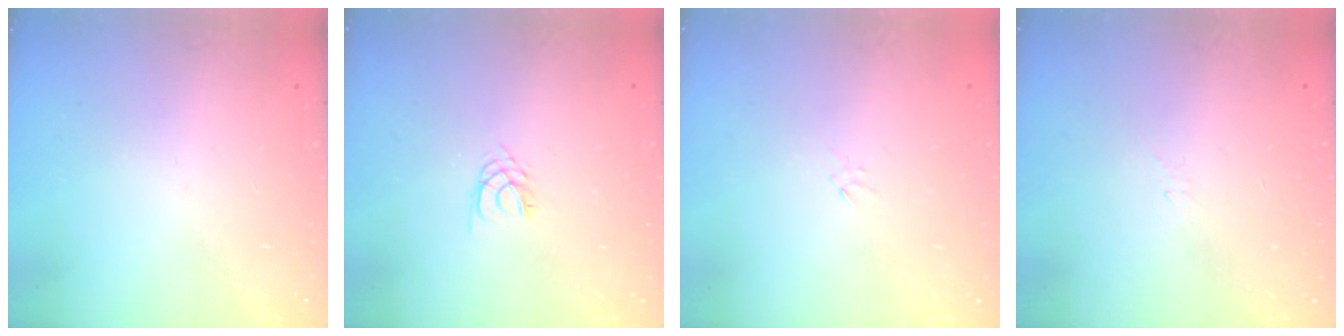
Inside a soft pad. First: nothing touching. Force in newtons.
{"total": 2.4, "press": 2.4, "slide": 0.3}
{"total": 0.0}
{"total": 3.3, "press": 3.2, "slide": 0.6}